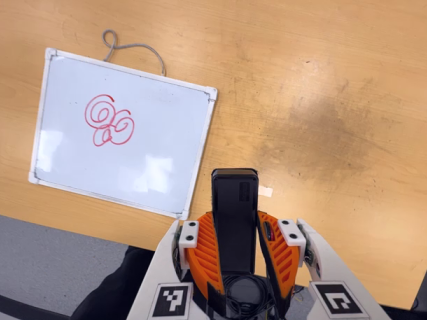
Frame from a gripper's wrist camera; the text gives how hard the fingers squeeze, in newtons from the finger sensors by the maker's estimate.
{"total": 4.8, "left": 3.3, "right": 6.2}